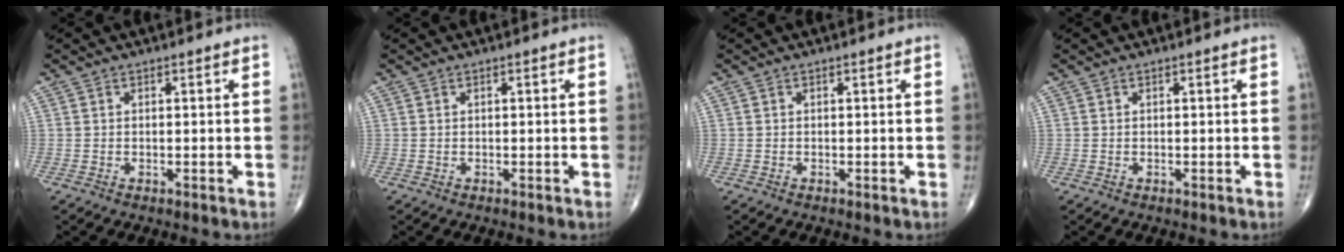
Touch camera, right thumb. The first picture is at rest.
{"total": 0.0}
{"total": 0.0}
{"total": 0.0}